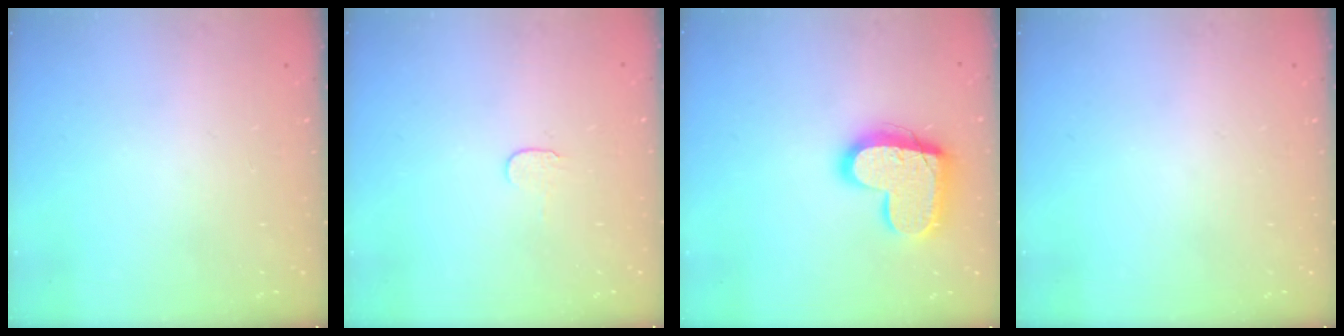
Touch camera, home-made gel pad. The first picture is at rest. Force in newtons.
{"total": 3.9, "press": 3.8, "slide": 0.4}
{"total": 17.3, "press": 17.3, "slide": 1.2}
{"total": 0.0}